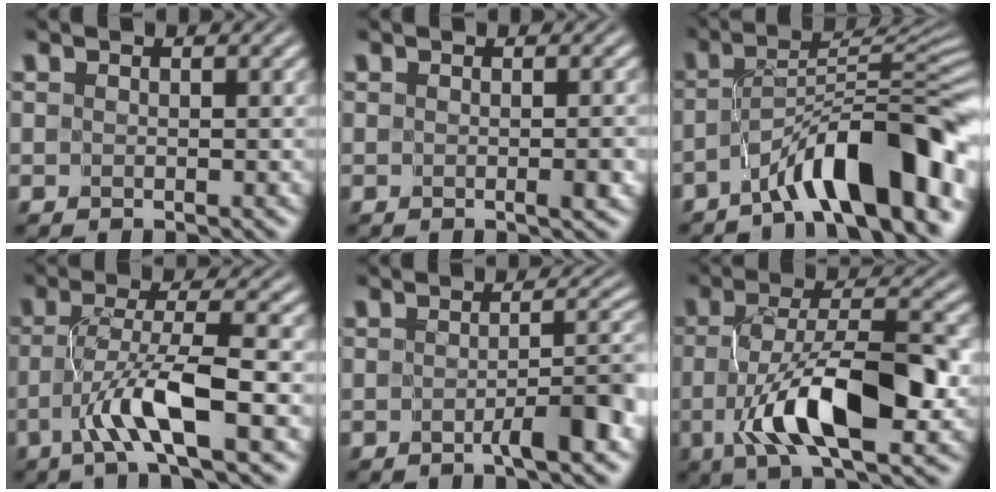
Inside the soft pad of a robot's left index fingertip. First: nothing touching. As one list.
[{"total": 1.1, "force": [-0.4, -0.1, 1.1], "torque": [-0.015, -0.007, -0.004]}, {"total": 10.0, "force": [-6.0, 1.9, 7.9], "torque": [-0.105, 0.015, -0.104]}, {"total": 5.9, "force": [-2.3, 0.7, 5.4], "torque": [-0.107, 0.003, -0.044]}, {"total": 3.8, "force": [-1.6, 0.4, 3.5], "torque": [-0.049, 0.004, -0.024]}, {"total": 9.9, "force": [-2.8, 3.3, 9.0], "torque": [-0.163, -0.002, -0.046]}]